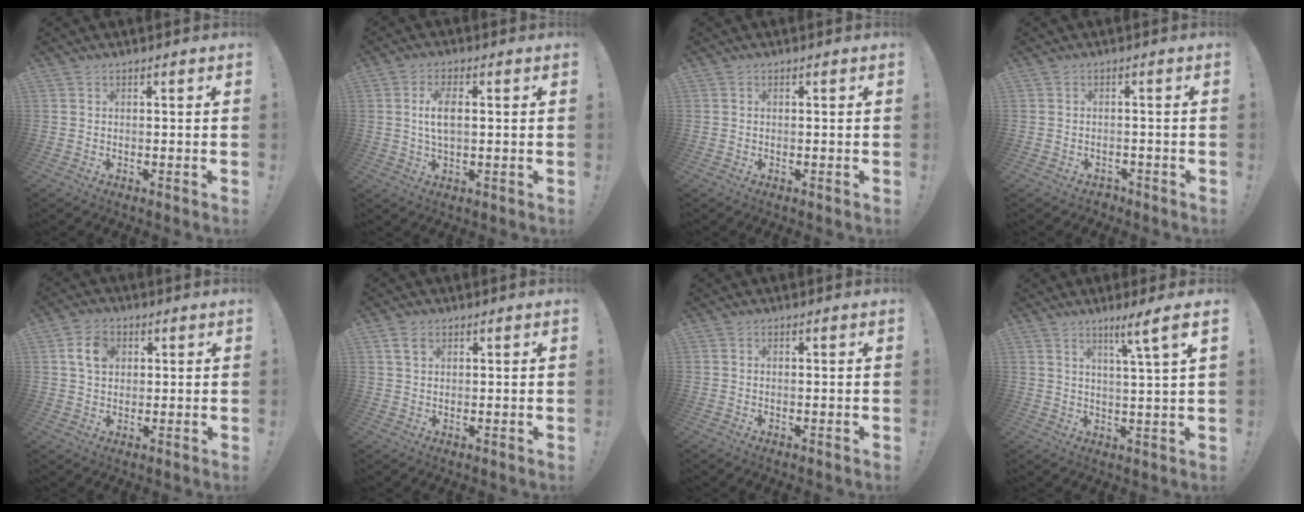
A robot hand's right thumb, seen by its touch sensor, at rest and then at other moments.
{"total": 5.8, "force": [0.7, 2.5, 5.2], "torque": [-0.093, 0.000, 0.010]}
{"total": 0.0}
{"total": 1.4, "force": [-1.0, 0.8, 0.5], "torque": [-0.007, -0.001, -0.019]}
{"total": 7.3, "force": [2.2, 5.4, 4.4], "torque": [-0.070, 0.009, 0.043]}
{"total": 3.2, "force": [1.7, 1.8, 2.0], "torque": [-0.030, -0.002, 0.030]}
{"total": 0.0}
{"total": 7.0, "force": [3.8, -1.1, 5.7], "torque": [-0.076, -0.024, 0.051]}